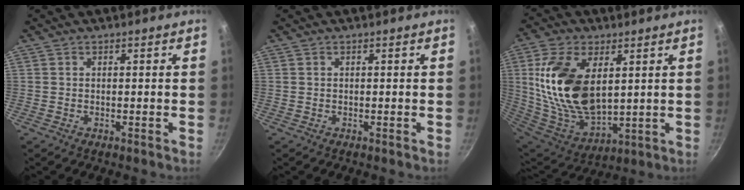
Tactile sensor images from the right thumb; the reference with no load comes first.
{"total": 0.0}
{"total": 20.2, "force": [4.5, 11.5, 16.0], "torque": [-0.296, -0.029, 0.100]}